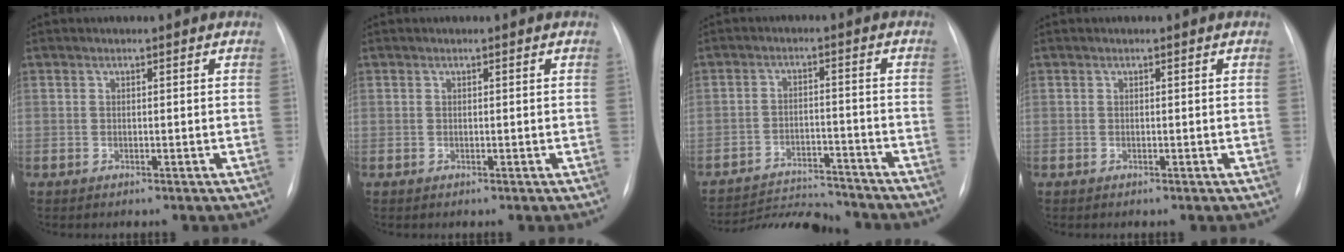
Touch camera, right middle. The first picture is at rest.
{"total": 0.0}
{"total": 11.5, "force": [-11.3, 1.0, 1.9], "torque": [-0.031, -0.004, -0.176]}
{"total": 0.0}